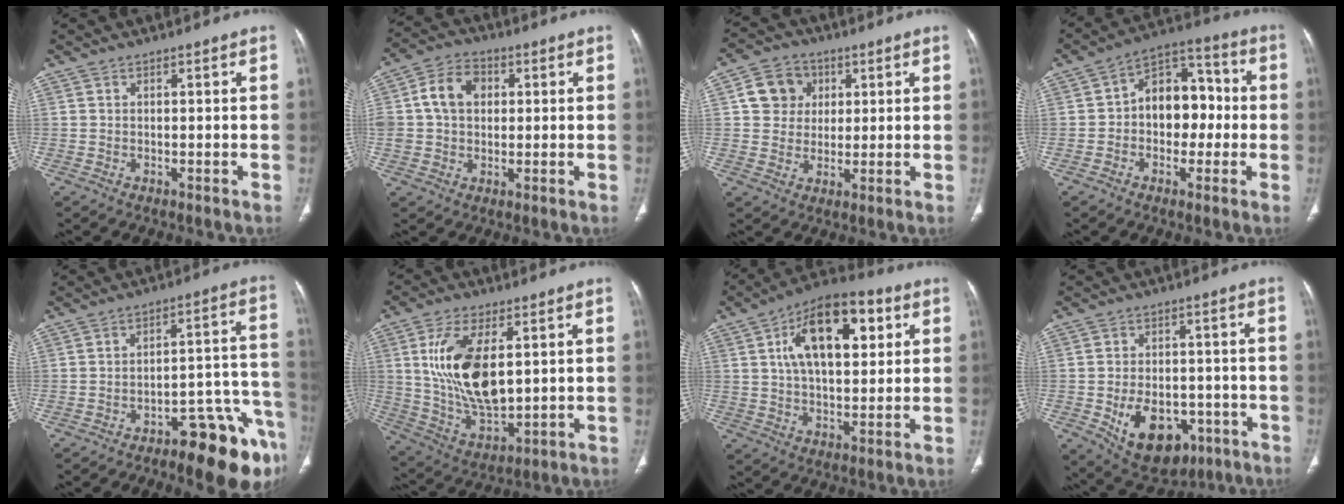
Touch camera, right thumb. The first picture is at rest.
{"total": 9.7, "force": [1.6, 7.5, 6.1], "torque": [-0.094, 0.016, 0.023]}
{"total": 8.5, "force": [2.3, 7.6, 3.1], "torque": [-0.023, -0.002, 0.035]}
{"total": 11.9, "force": [-0.6, 8.5, 8.3], "torque": [-0.073, 0.043, -0.022]}
{"total": 16.1, "force": [-10.5, 4.2, 11.4], "torque": [-0.078, 0.083, -0.145]}
{"total": 16.6, "force": [3.4, 8.6, 13.8], "torque": [-0.247, -0.020, 0.075]}
{"total": 17.8, "force": [5.6, 9.1, 14.2], "torque": [-0.195, 0.006, 0.085]}
{"total": 14.1, "force": [-5.2, 9.4, 9.1], "torque": [-0.110, 0.019, -0.060]}